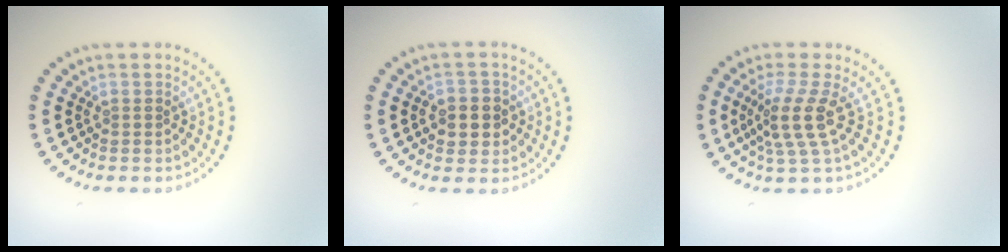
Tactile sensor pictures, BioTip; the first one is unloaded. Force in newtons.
{"total": 2.9, "press": 2.8, "slide": 0.6}
{"total": 3.7, "press": 2.8, "slide": 2.4}